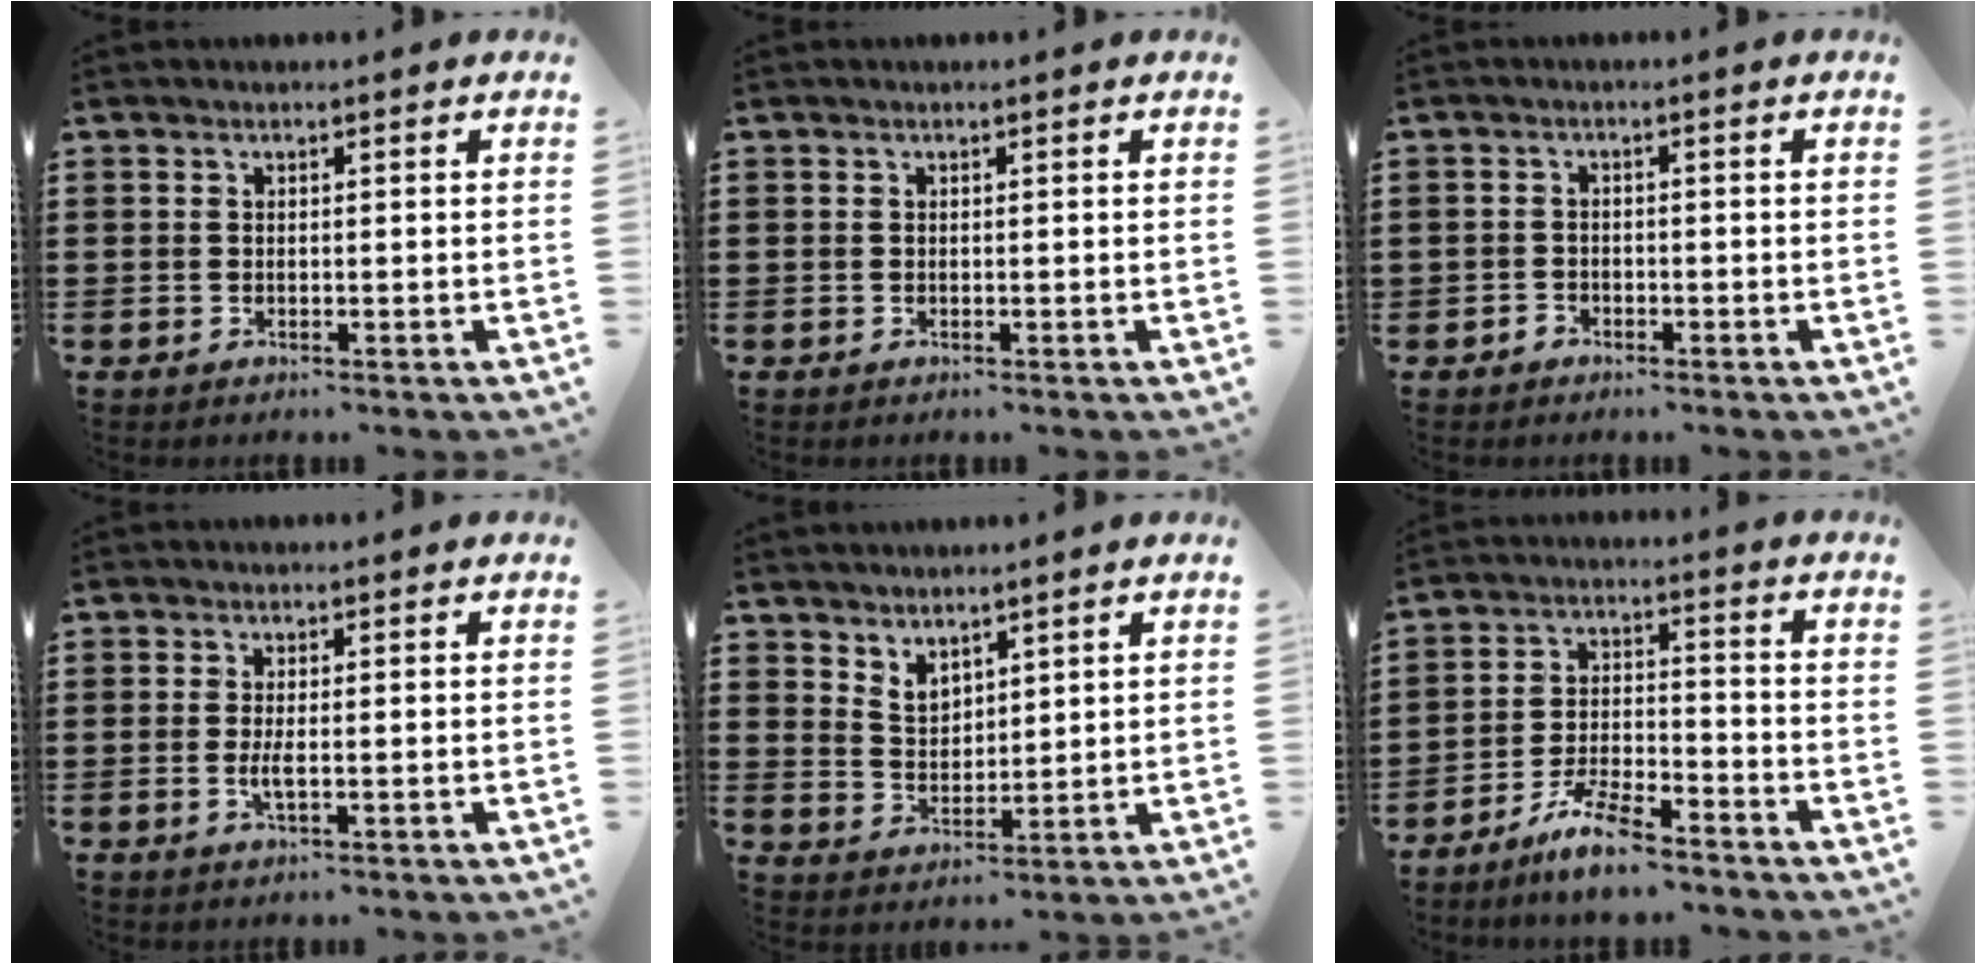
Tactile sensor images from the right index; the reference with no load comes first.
{"total": 0.0}
{"total": 1.4, "force": [-1.2, 0.8, 0.1], "torque": [-0.005, 0.004, -0.027]}
{"total": 2.2, "force": [-0.5, 0.5, 2.1], "torque": [-0.046, -0.005, -0.010]}
{"total": 3.6, "force": [3.2, 1.6, 0.4], "torque": [-0.019, -0.003, 0.060]}
{"total": 6.9, "force": [-5.9, 1.0, 3.4], "torque": [-0.075, 0.004, -0.113]}